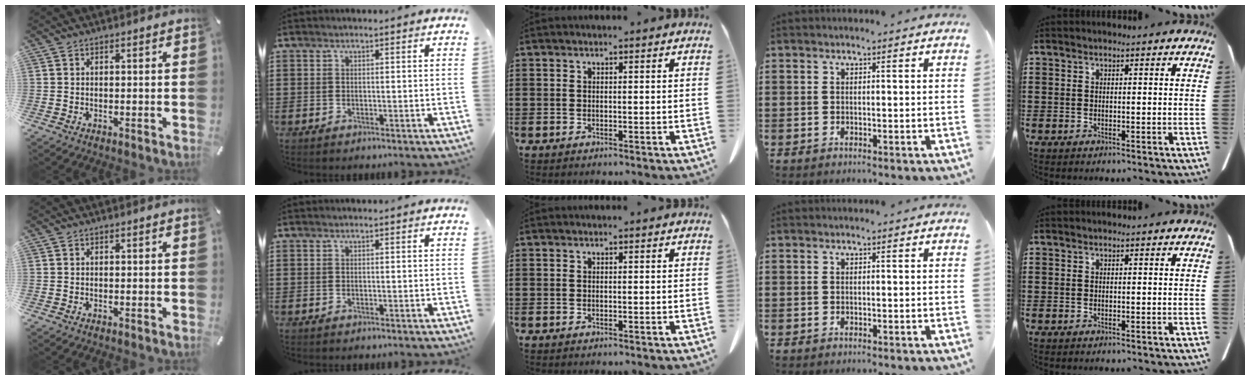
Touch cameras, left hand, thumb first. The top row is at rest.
{}